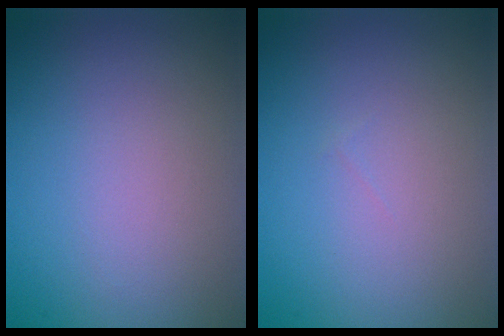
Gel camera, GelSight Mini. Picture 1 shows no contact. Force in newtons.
{"total": 0.0}